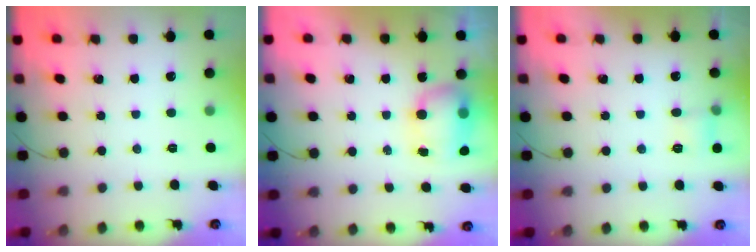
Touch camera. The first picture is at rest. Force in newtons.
{"total": 7.4, "press": 7.3, "slide": 1.1}
{"total": 3.9, "press": 3.7, "slide": 1.3}